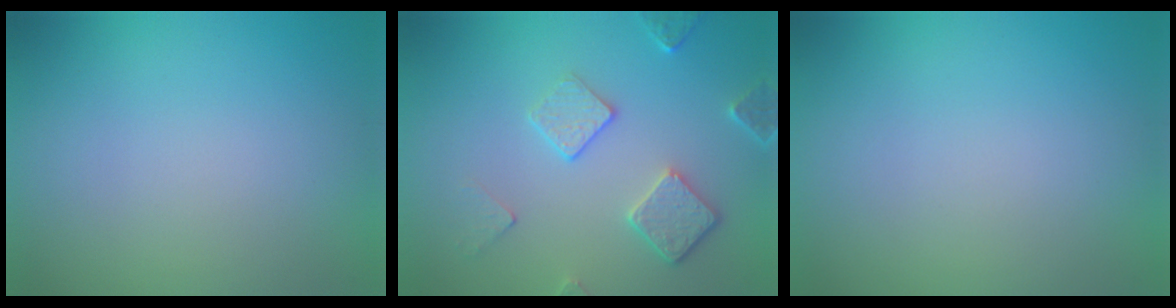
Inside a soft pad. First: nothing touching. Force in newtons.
{"total": 3.6, "press": 3.0, "slide": 2.0}
{"total": 0.0}